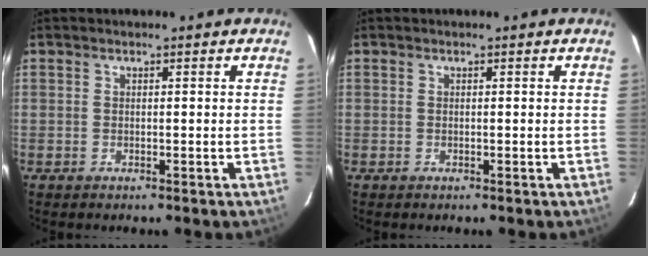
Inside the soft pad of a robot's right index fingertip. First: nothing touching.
{"total": 0.0}